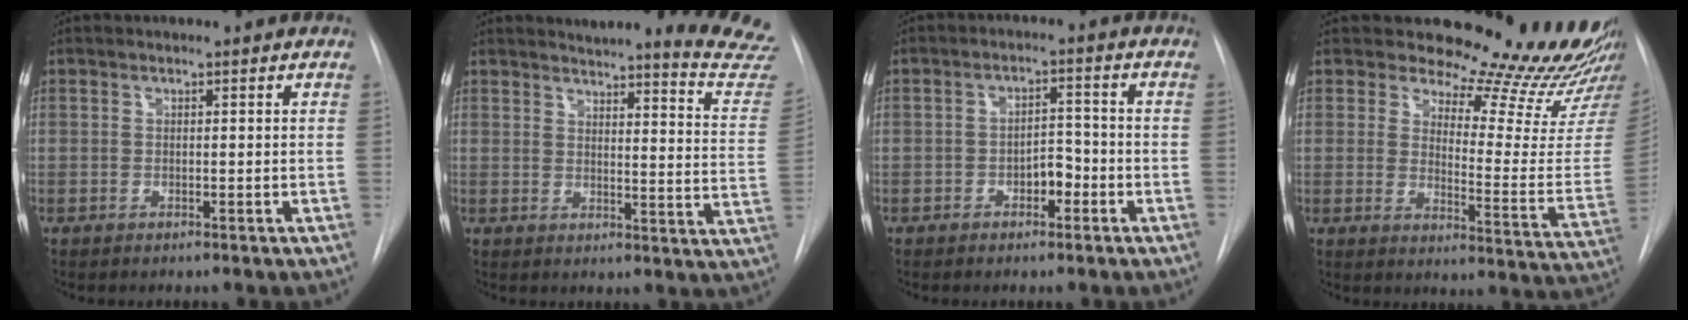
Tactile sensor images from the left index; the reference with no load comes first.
{"total": 16.5, "force": [16.0, 0.3, 4.0], "torque": [-0.034, -0.128, 0.158]}
{"total": 4.0, "force": [-2.5, 1.9, 2.4], "torque": [-0.032, 0.004, -0.040]}
{"total": 20.6, "force": [19.0, 3.7, 7.2], "torque": [-0.077, -0.135, 0.212]}